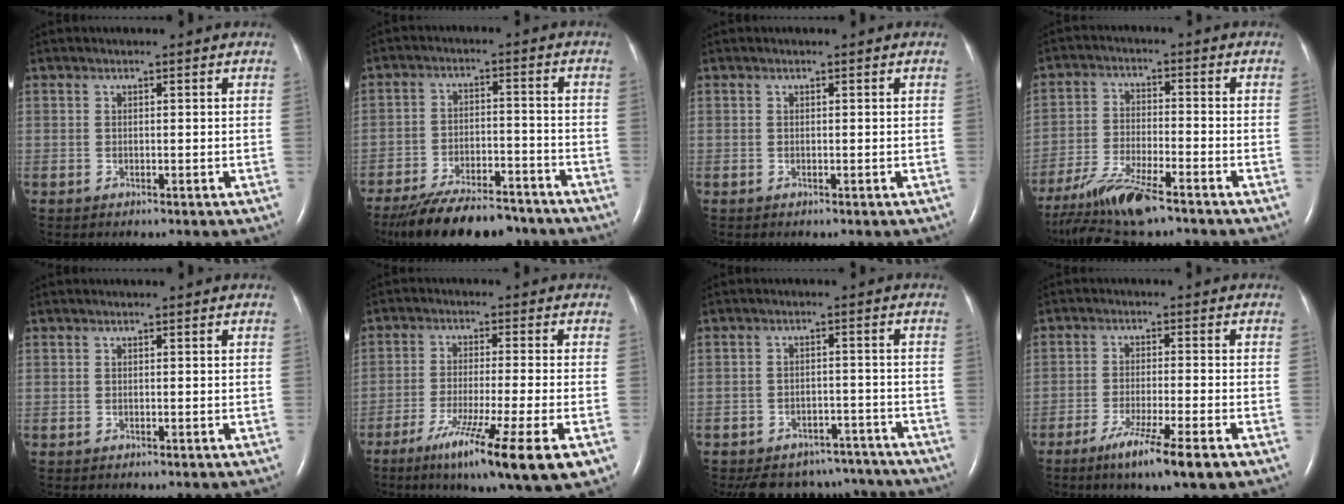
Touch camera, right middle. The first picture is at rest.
{"total": 15.6, "force": [-13.0, 4.5, 7.2], "torque": [-0.127, -0.008, -0.202]}
{"total": 0.0}
{"total": 11.0, "force": [-8.6, 1.4, 6.8], "torque": [-0.134, -0.030, -0.153]}
{"total": 0.0}
{"total": 14.0, "force": [-7.4, -0.5, 11.9], "torque": [-0.178, -0.042, -0.119]}
{"total": 11.5, "force": [-10.3, 5.1, 1.1], "torque": [-0.014, 0.022, -0.123]}
{"total": 8.2, "force": [-5.0, -0.2, 6.6], "torque": [-0.116, -0.022, -0.083]}